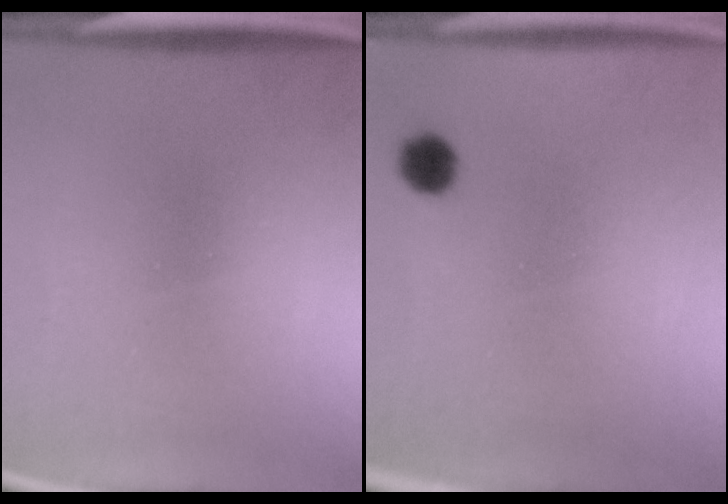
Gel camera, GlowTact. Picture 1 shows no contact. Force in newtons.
{"total": 3.4}